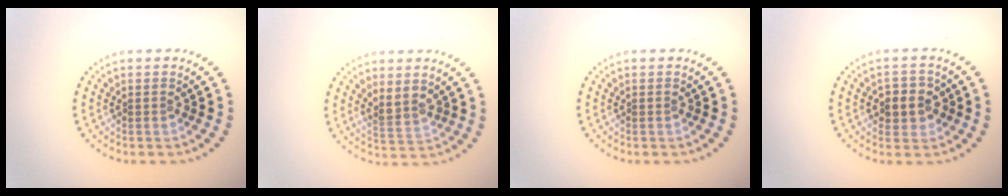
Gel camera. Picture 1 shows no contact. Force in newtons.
{"total": 1.8, "press": 1.6, "slide": 1.0}
{"total": 0.0}
{"total": 2.8, "press": 2.7, "slide": 0.8}